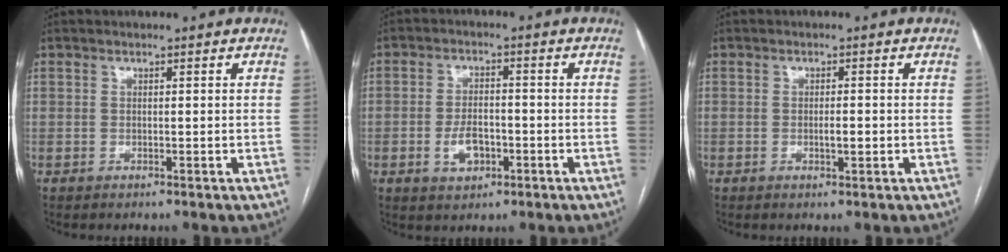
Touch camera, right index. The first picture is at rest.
{"total": 5.2, "force": [-1.8, 2.9, 3.8], "torque": [-0.074, 0.003, -0.027]}
{"total": 1.8, "force": [-0.3, 0.5, 1.7], "torque": [-0.028, 0.000, -0.001]}